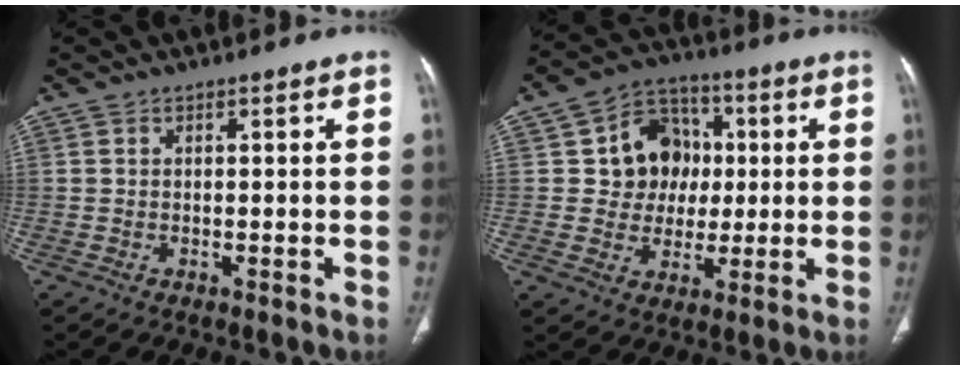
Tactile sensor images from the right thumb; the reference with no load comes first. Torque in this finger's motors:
{"motor_torque": [-0.40, 0.61, -0.27, 0.15, 0.13]}